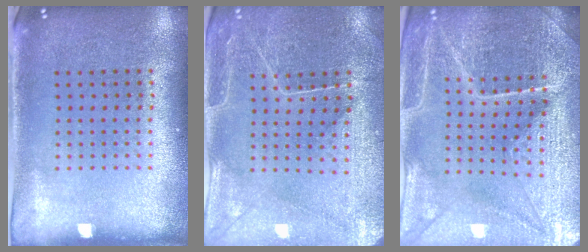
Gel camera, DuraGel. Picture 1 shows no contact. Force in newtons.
{"total": 0.7, "press": 0.5, "slide": 0.4}
{"total": 5.1, "press": 4.8, "slide": 1.8}